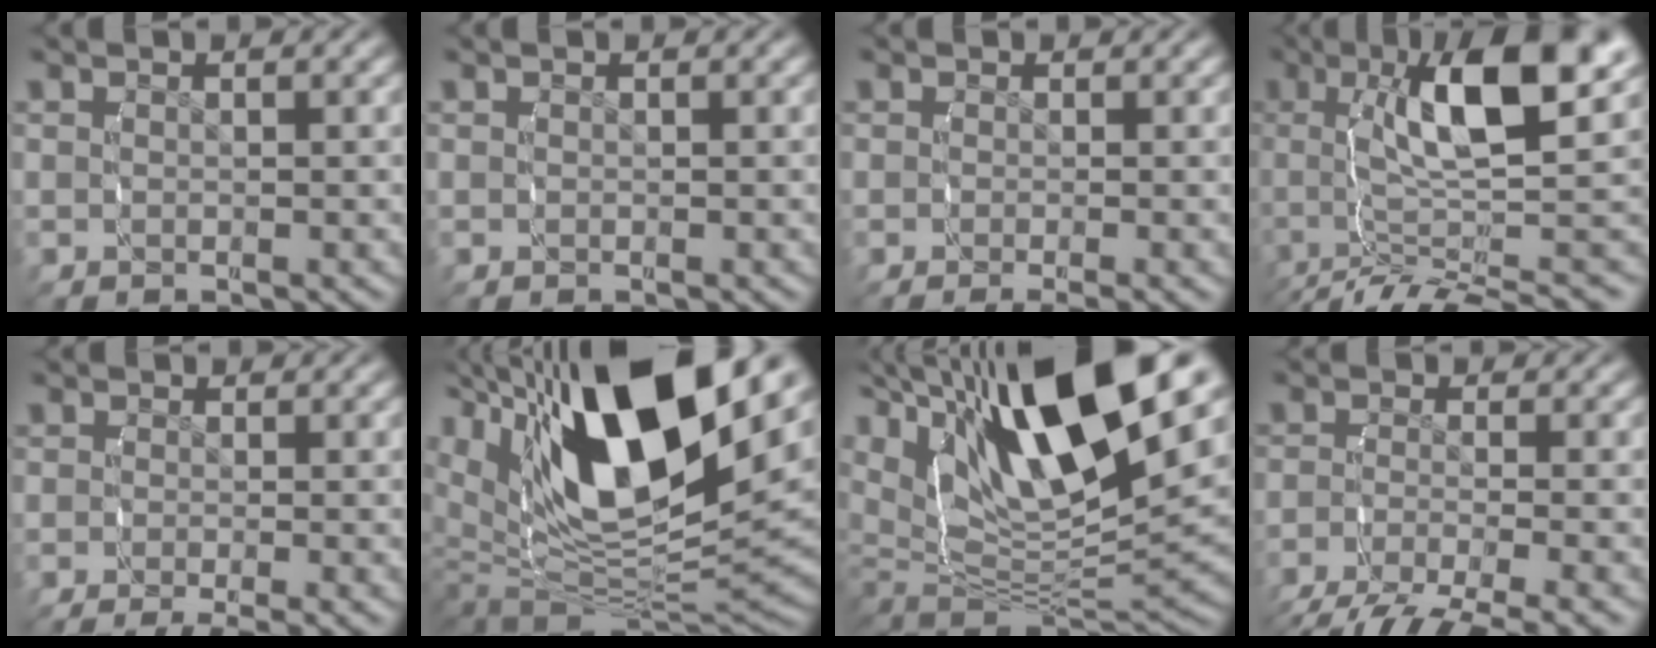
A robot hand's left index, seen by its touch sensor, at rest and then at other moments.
{"total": 0.0}
{"total": 1.9, "force": [-1.5, 0.2, 1.1], "torque": [-0.003, -0.009, -0.015]}
{"total": 9.8, "force": [0.9, 3.0, 9.2], "torque": [-0.144, -0.002, 0.022]}
{"total": 3.2, "force": [-2.6, 0.7, 1.8], "torque": [-0.013, -0.011, -0.030]}
{"total": 18.0, "force": [3.2, 10.6, 14.2], "torque": [-0.266, -0.022, 0.066]}
{"total": 16.6, "force": [4.7, 9.1, 13.1], "torque": [-0.229, -0.008, 0.084]}
{"total": 6.4, "force": [-4.9, 2.3, 3.4], "torque": [-0.055, -0.021, -0.065]}